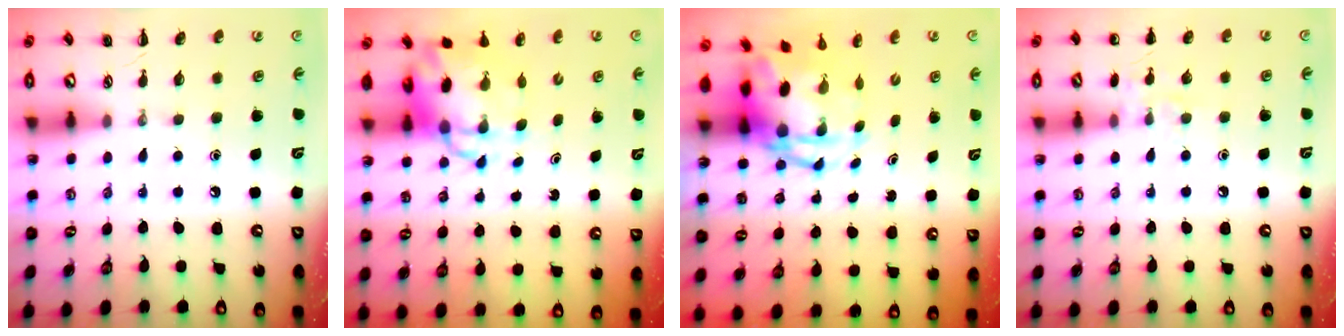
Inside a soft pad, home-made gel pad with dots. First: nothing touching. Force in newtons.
{"total": 7.7, "press": 7.4, "slide": 2.0}
{"total": 6.7, "press": 6.4, "slide": 1.9}
{"total": 6.6, "press": 6.5, "slide": 1.3}